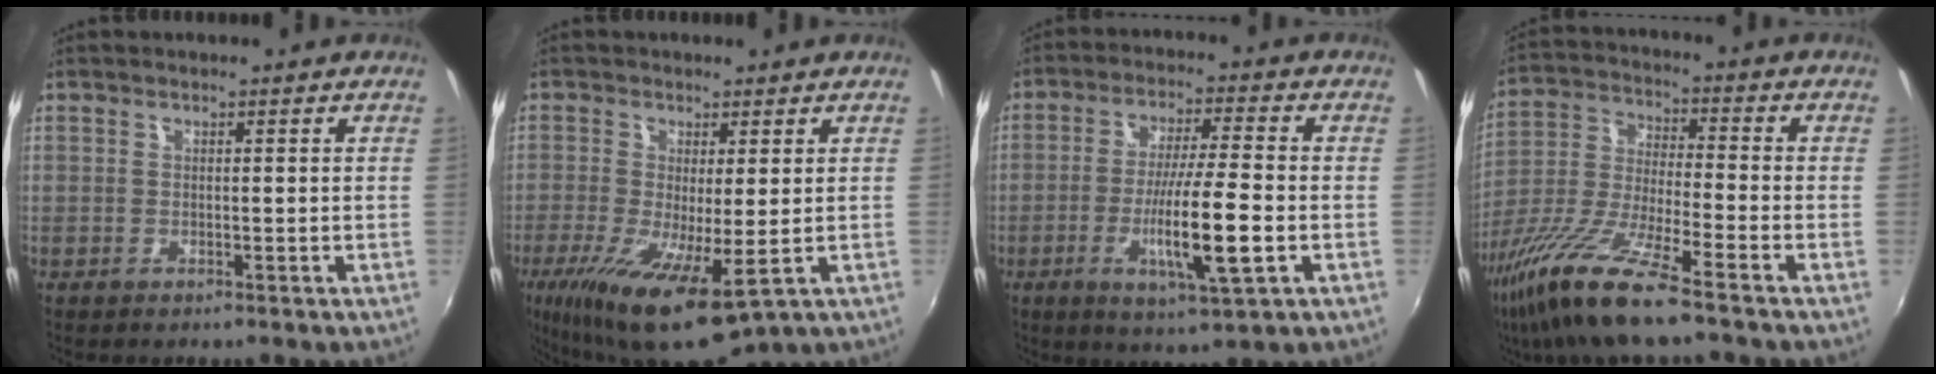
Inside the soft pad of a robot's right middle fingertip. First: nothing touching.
{"total": 12.4, "force": [-4.5, 3.4, 11.1], "torque": [-0.230, -0.049, -0.076]}
{"total": 11.9, "force": [-3.5, 0.8, 11.3], "torque": [-0.206, -0.018, -0.061]}
{"total": 15.1, "force": [-10.7, 1.2, 10.5], "torque": [-0.225, -0.031, -0.205]}